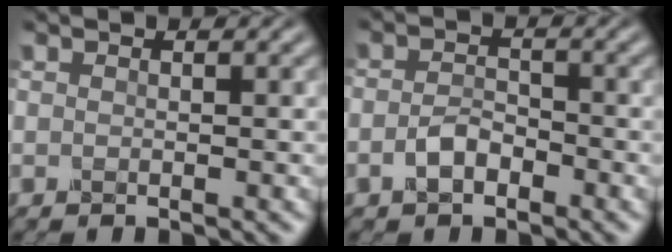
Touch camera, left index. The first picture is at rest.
{"total": 1.7, "force": [-0.9, 1.1, 0.9], "torque": [-0.023, 0.010, -0.024]}